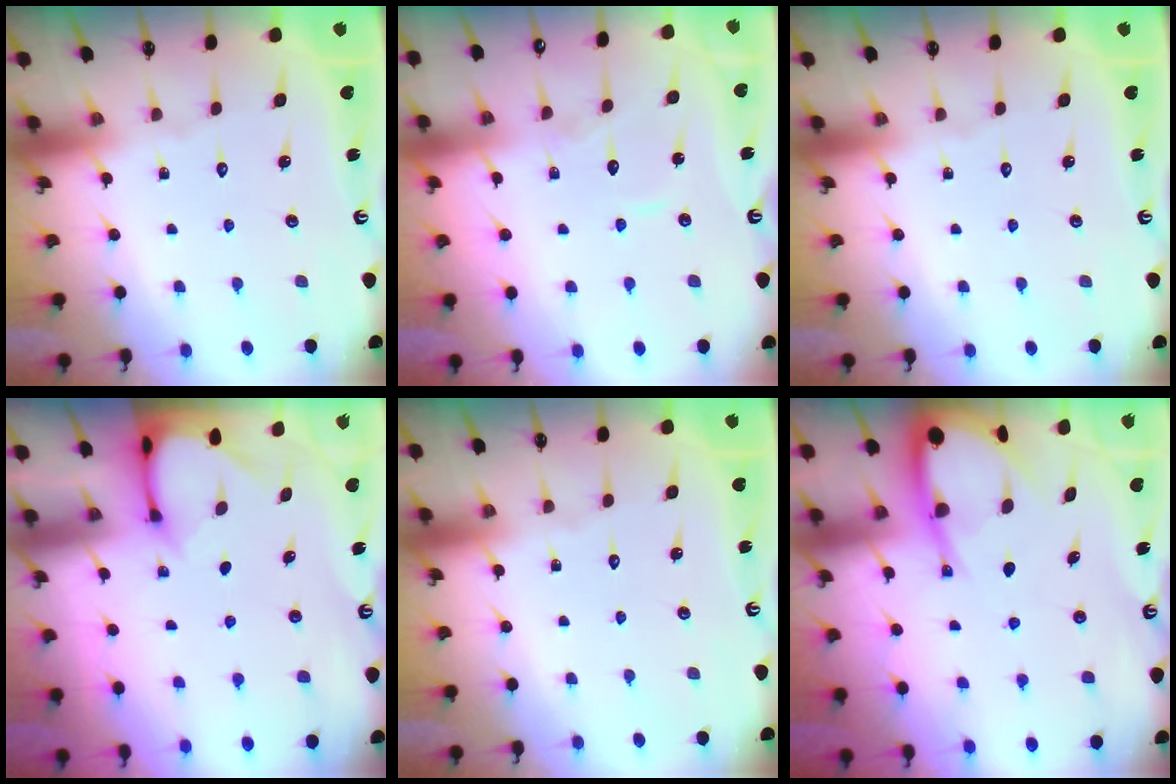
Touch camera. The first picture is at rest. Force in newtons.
{"total": 8.4, "press": 8.4, "slide": 0.5}
{"total": 0.0}
{"total": 3.4, "press": 3.3, "slide": 0.3}
{"total": 0.0}
{"total": 7.8, "press": 7.7, "slide": 0.8}